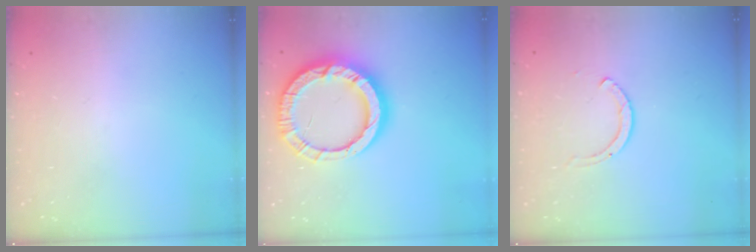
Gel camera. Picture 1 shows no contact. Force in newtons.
{"total": 17.5, "press": 17.4, "slide": 1.5}
{"total": 2.0, "press": 1.9, "slide": 0.3}